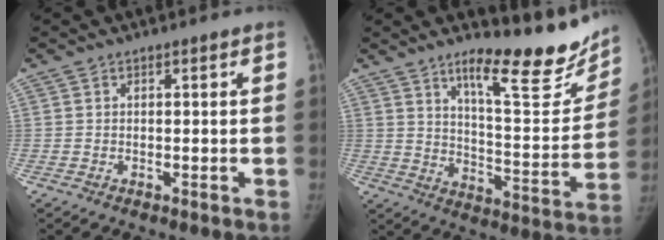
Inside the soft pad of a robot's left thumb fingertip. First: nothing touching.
{"total": 19.8, "force": [14.7, 5.2, 12.3], "torque": [-0.123, -0.109, 0.214]}